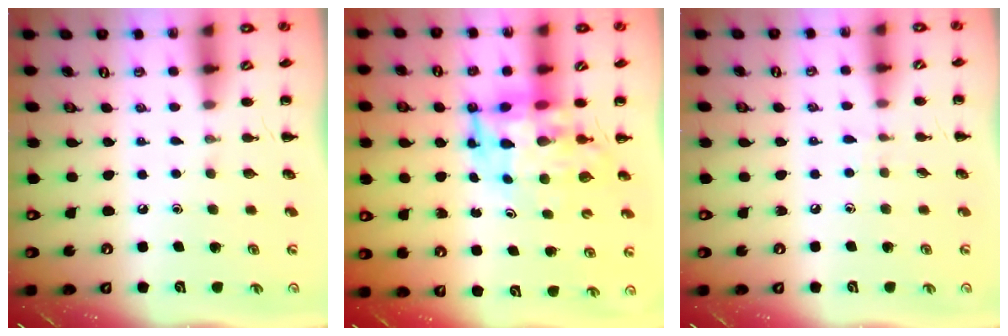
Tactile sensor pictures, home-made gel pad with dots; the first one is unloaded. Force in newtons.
{"total": 7.2, "press": 6.8, "slide": 2.3}
{"total": 3.0, "press": 2.7, "slide": 1.2}